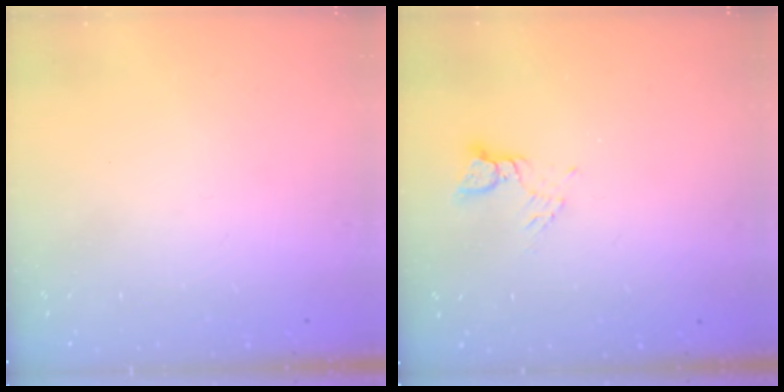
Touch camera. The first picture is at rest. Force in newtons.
{"total": 3.4, "press": 3.4, "slide": 0.4}